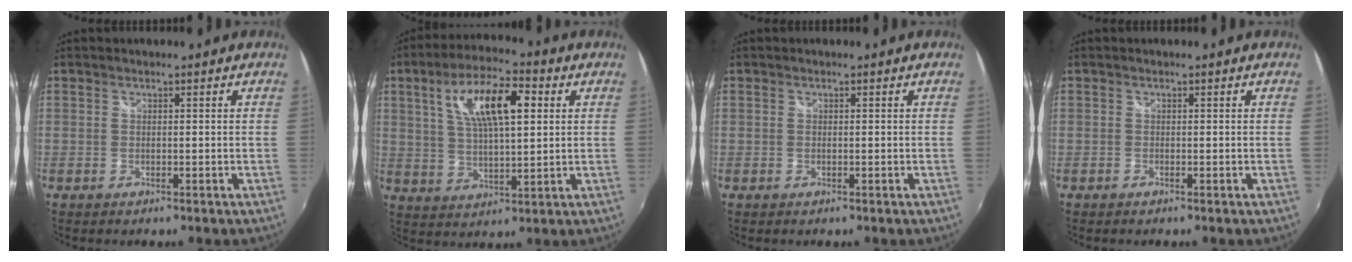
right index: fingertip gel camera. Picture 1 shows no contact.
{"total": 13.2, "force": [4.2, 4.7, 11.6], "torque": [-0.210, 0.019, 0.076]}
{"total": 0.0}
{"total": 0.0}